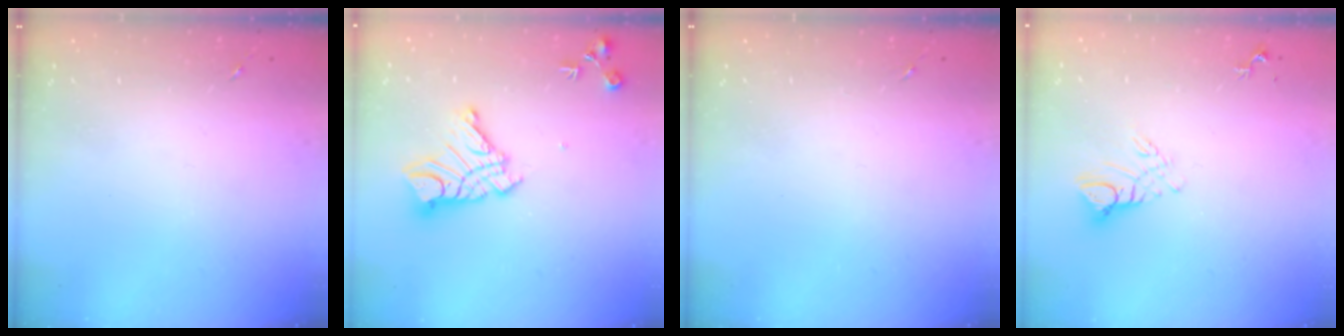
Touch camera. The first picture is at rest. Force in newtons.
{"total": 14.2, "press": 14.2, "slide": 1.3}
{"total": 0.0}
{"total": 7.6, "press": 7.6, "slide": 0.7}